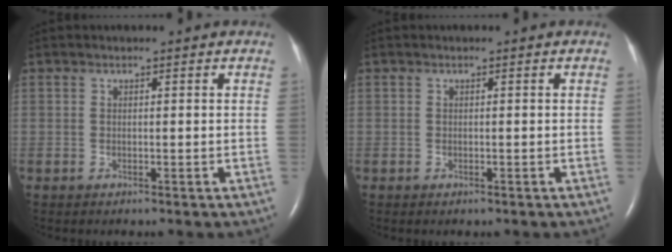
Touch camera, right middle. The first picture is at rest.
{"total": 0.0}